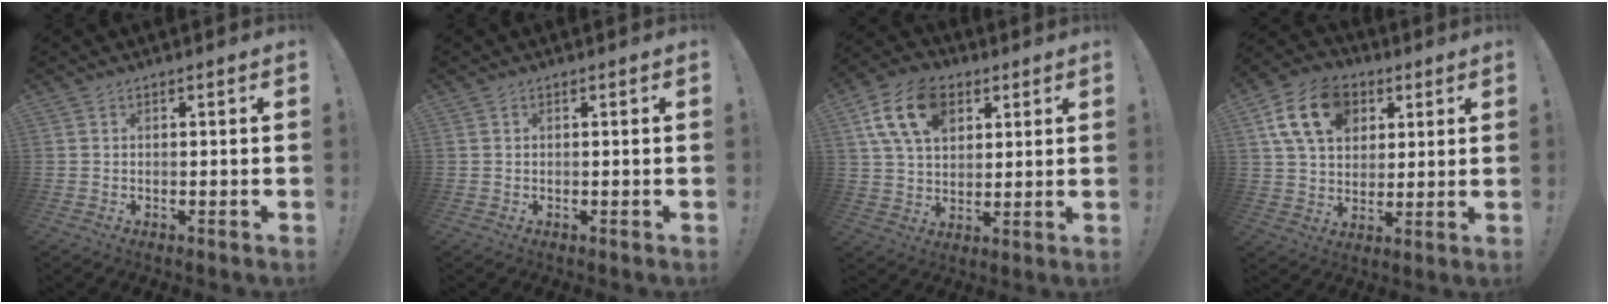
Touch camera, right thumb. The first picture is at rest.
{"total": 0.0}
{"total": 16.0, "force": [6.9, 10.7, 9.6], "torque": [-0.168, -0.015, 0.133]}
{"total": 16.8, "force": [6.6, 12.1, 9.6], "torque": [-0.156, -0.019, 0.124]}